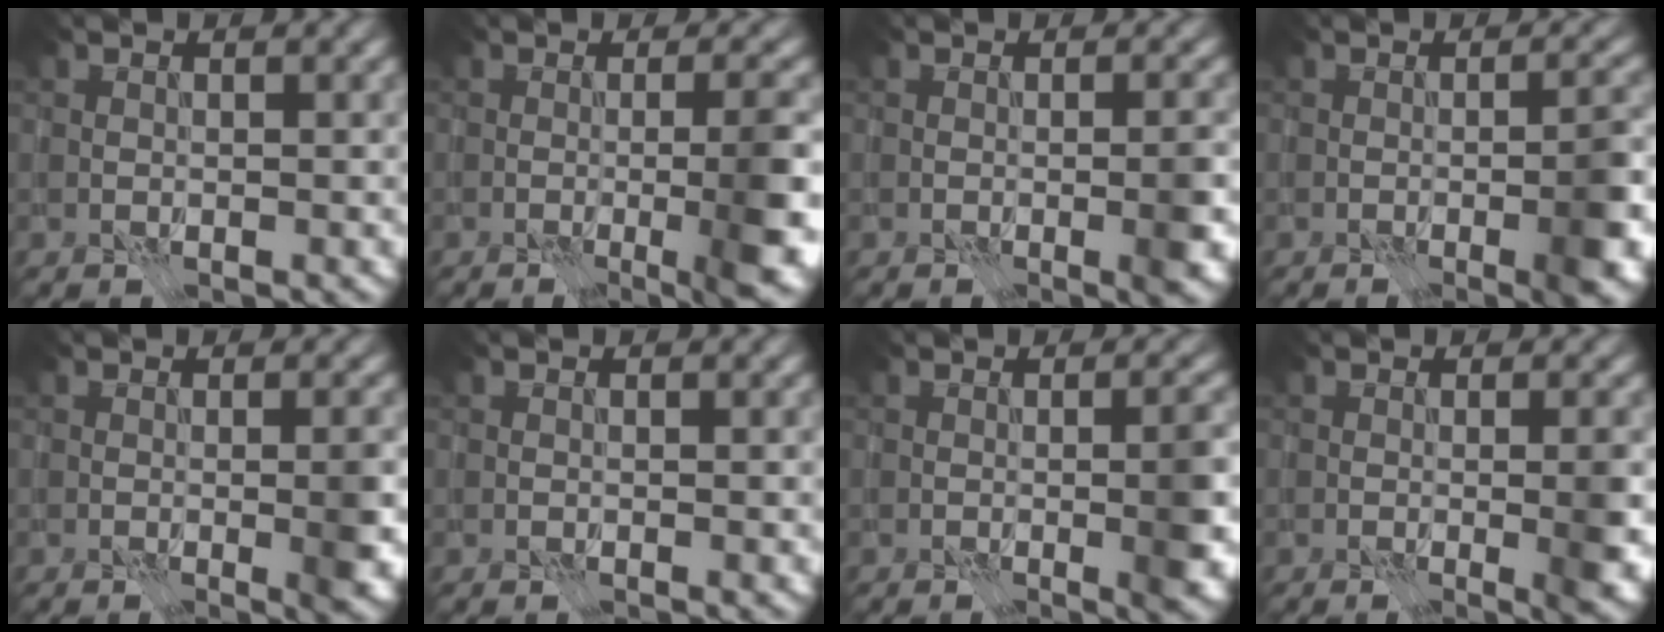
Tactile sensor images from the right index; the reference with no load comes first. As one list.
[{"total": 8.0, "force": [-2.1, 2.1, 7.4], "torque": [-0.083, -0.001, -0.026]}, {"total": 2.9, "force": [-0.7, 0.5, 2.7], "torque": [-0.037, 0.004, -0.014]}, {"total": 4.8, "force": [-1.6, 1.1, 4.4], "torque": [-0.061, 0.005, -0.027]}, {"total": 3.3, "force": [-0.5, 0.6, 3.2], "torque": [-0.044, 0.000, -0.008]}, {"total": 0.0}, {"total": 4.6, "force": [-0.6, 1.1, 4.4], "torque": [-0.057, 0.003, -0.011]}, {"total": 3.9, "force": [-0.5, 0.8, 3.8], "torque": [-0.051, -0.001, -0.007]}]